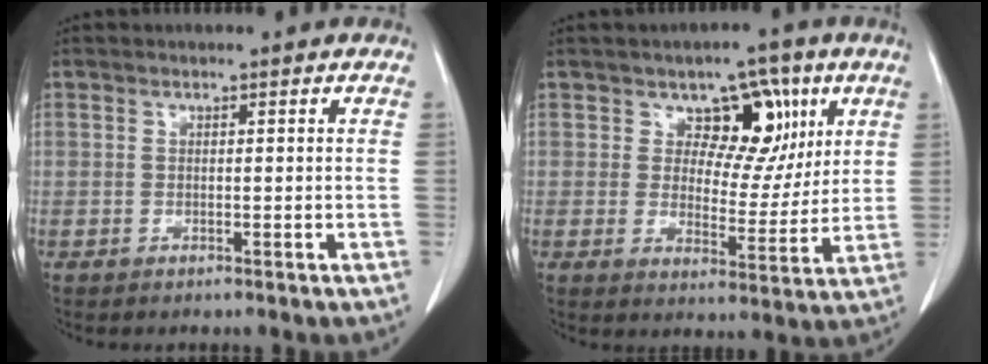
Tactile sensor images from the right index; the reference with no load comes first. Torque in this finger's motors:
{"motor_torque": [0.07, 0.06, 0.03, 0.00]}